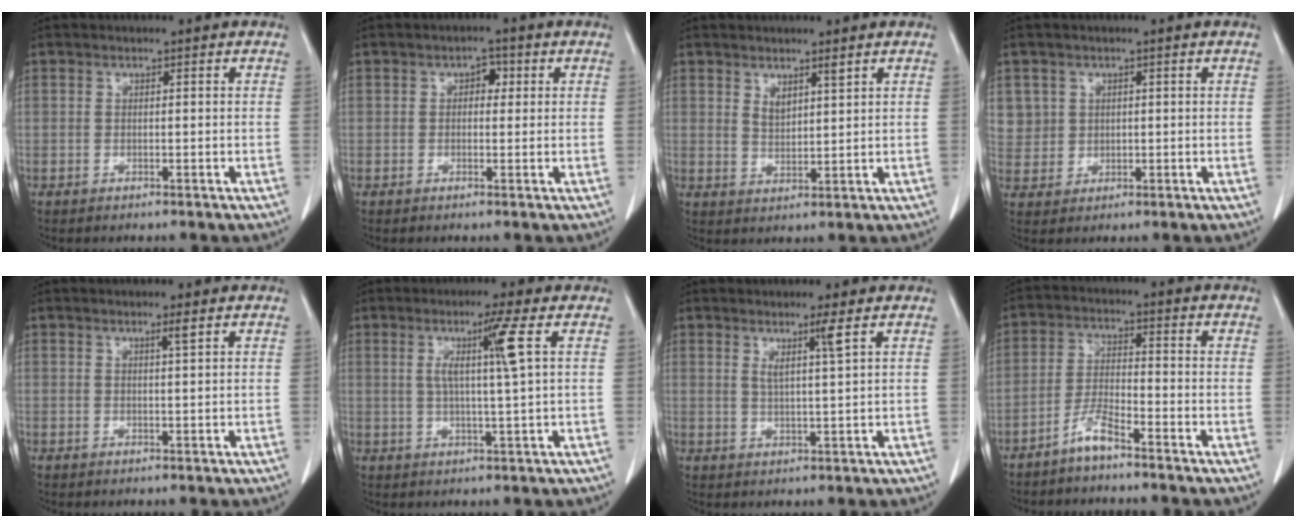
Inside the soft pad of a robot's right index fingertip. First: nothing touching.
{"total": 2.1, "force": [0.5, 1.4, 1.5], "torque": [-0.016, 0.008, 0.004]}
{"total": 2.9, "force": [2.0, 0.7, 1.9], "torque": [-0.039, -0.007, 0.043]}
{"total": 4.3, "force": [1.6, 4.0, -0.1], "torque": [0.014, 0.005, 0.038]}
{"total": 1.2, "force": [0.7, -0.3, 1.0], "torque": [-0.022, -0.004, 0.014]}
{"total": 6.0, "force": [1.6, -1.4, 5.6], "torque": [-0.104, -0.003, 0.031]}
{"total": 3.0, "force": [1.6, -0.8, 2.4], "torque": [-0.048, -0.010, 0.034]}
{"total": 4.5, "force": [-3.6, 0.4, 2.5], "torque": [-0.057, -0.001, -0.074]}